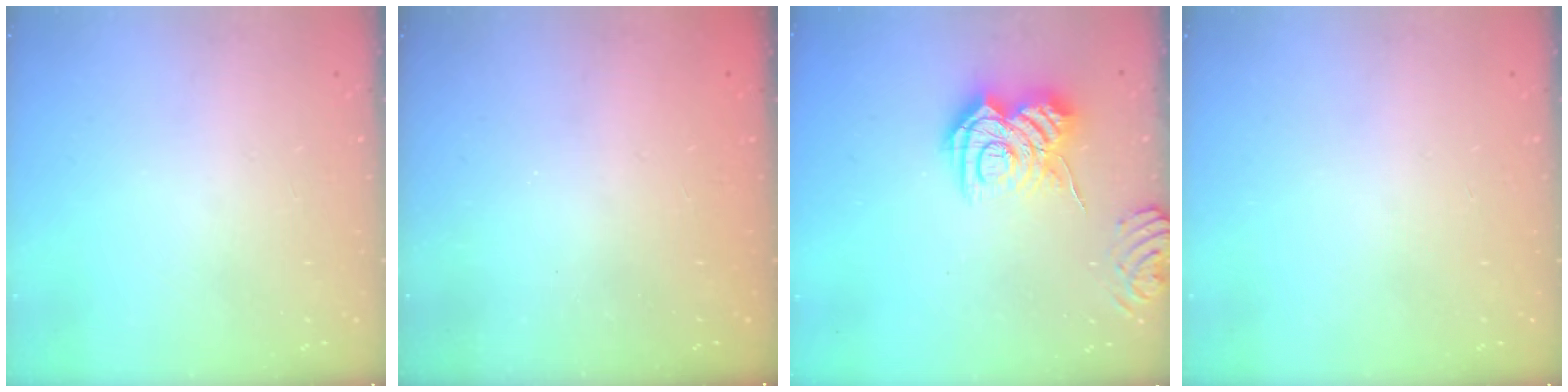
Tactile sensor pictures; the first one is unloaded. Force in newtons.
{"total": 2.5, "press": 2.3, "slide": 0.8}
{"total": 13.6, "press": 13.5, "slide": 1.2}
{"total": 0.0}